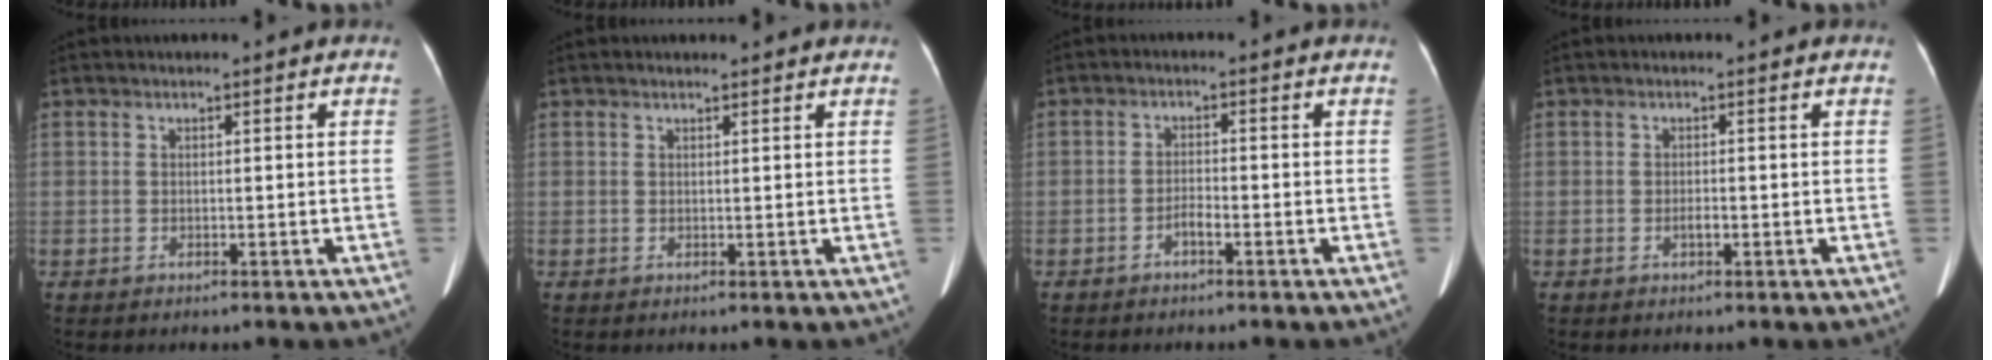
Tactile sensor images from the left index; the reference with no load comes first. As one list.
[{"total": 1.7, "force": [1.6, 0.4, 0.4], "torque": [-0.008, 0.013, 0.021]}, {"total": 0.8, "force": [-0.6, 0.2, 0.6], "torque": [-0.009, 0.002, -0.011]}, {"total": 0.9, "force": [-0.4, 0.3, 0.8], "torque": [-0.015, 0.001, -0.008]}]